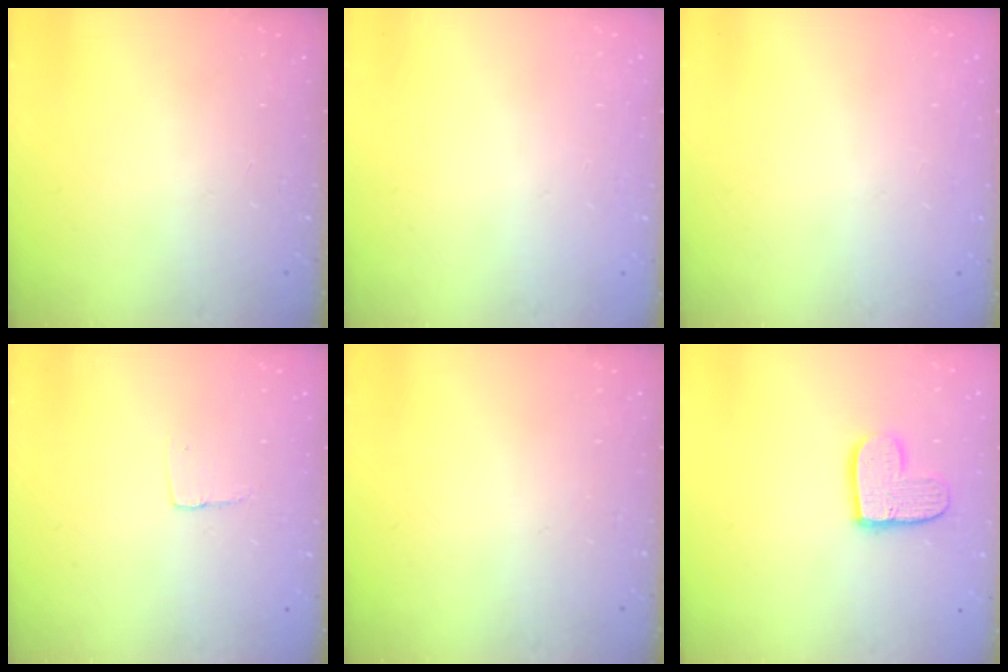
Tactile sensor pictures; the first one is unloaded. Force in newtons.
{"total": 0.0}
{"total": 0.0}
{"total": 3.6, "press": 3.6, "slide": 0.4}
{"total": 0.0}
{"total": 11.5, "press": 11.4, "slide": 0.9}